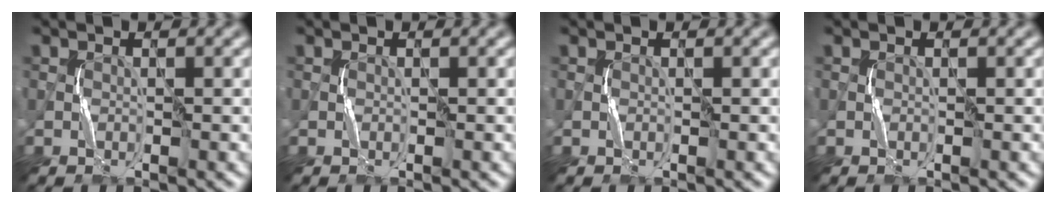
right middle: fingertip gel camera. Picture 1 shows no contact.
{"total": 0.0}
{"total": 0.0}
{"total": 0.0}